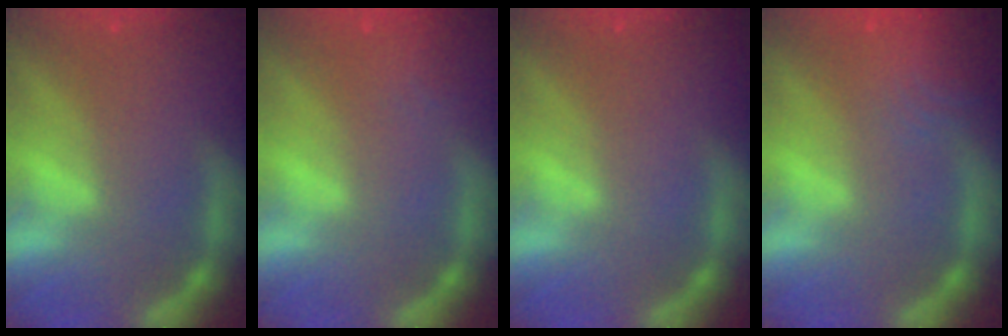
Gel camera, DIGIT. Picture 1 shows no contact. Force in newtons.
{"total": 1.4}
{"total": 0.0}
{"total": 6.1}